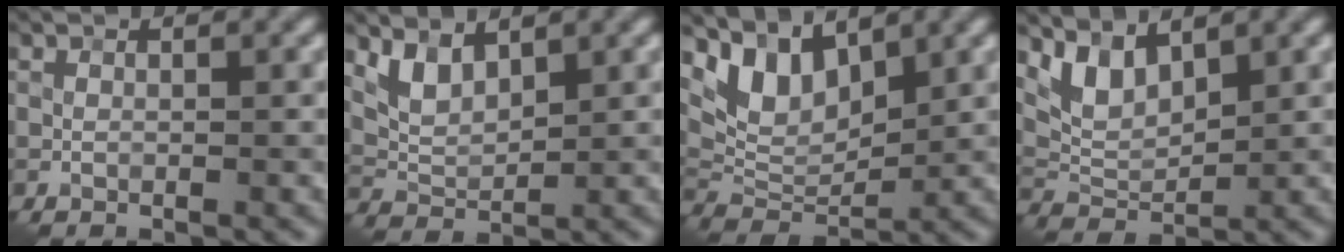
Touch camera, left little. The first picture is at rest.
{"total": 3.0, "force": [1.9, 1.4, 1.9], "torque": [-0.045, -0.008, 0.043]}
{"total": 5.8, "force": [3.8, 2.8, 3.4], "torque": [-0.069, -0.006, 0.069]}
{"total": 4.0, "force": [2.5, 1.8, 2.5], "torque": [-0.055, -0.009, 0.053]}